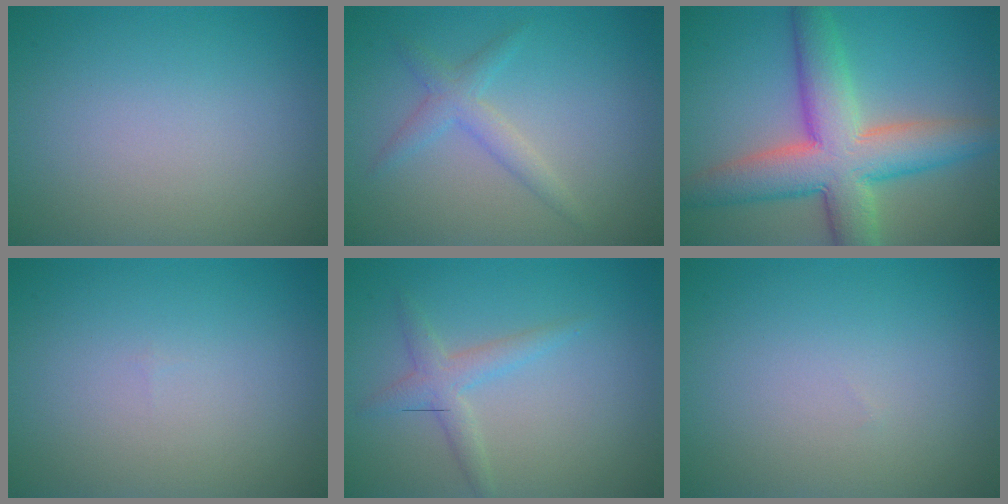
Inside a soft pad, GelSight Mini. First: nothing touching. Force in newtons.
{"total": 1.3, "press": 1.3, "slide": 0.1}
{"total": 9.4, "press": 9.4, "slide": 0.6}
{"total": 0.0}
{"total": 2.1, "press": 2.1, "slide": 0.1}
{"total": 0.0}